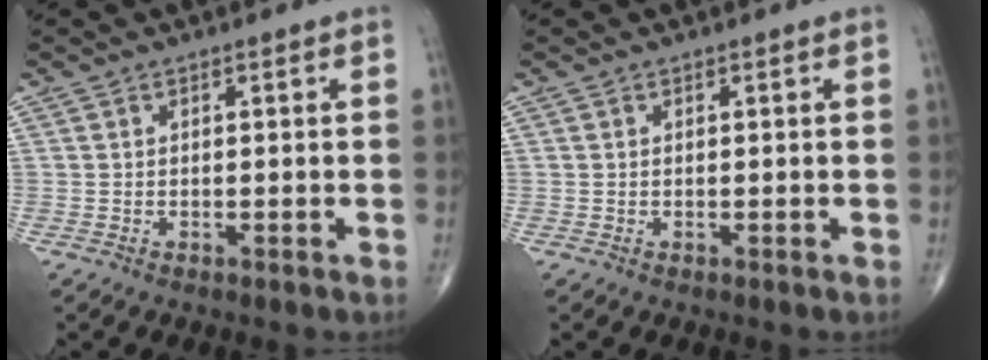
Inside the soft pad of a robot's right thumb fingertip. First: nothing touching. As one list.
[{"total": 0.0}]